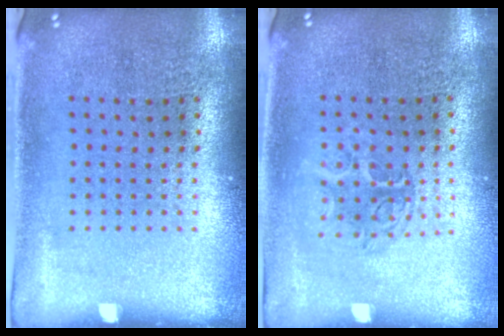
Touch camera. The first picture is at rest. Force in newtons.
{"total": 1.3, "press": 1.1, "slide": 0.7}